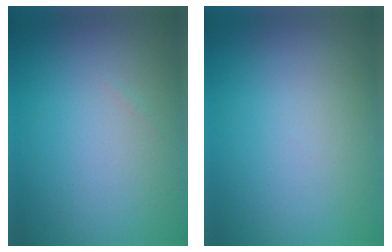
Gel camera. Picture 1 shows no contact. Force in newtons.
{"total": 0.0}